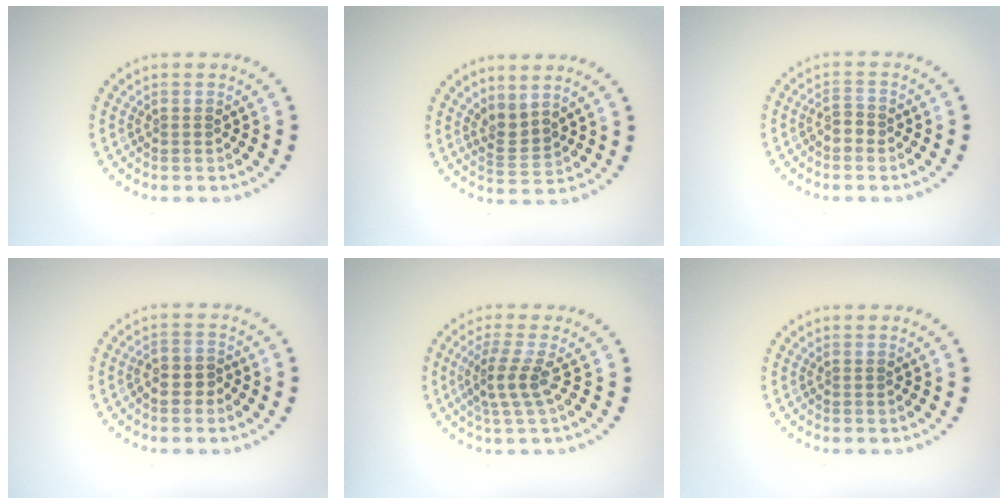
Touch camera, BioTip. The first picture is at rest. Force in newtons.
{"total": 2.1, "press": 1.5, "slide": 1.5}
{"total": 1.2, "press": 1.2, "slide": 0.4}
{"total": 2.1, "press": 2.0, "slide": 0.9}
{"total": 2.6, "press": 1.9, "slide": 1.7}
{"total": 0.0}